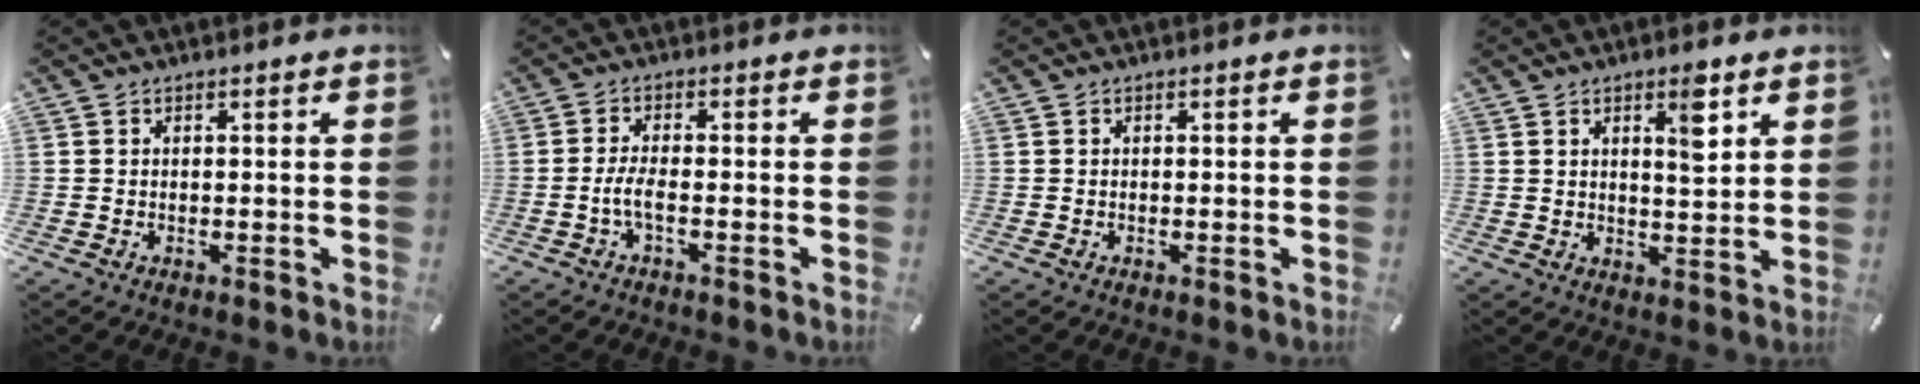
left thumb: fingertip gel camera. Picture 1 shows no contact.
{"total": 4.0, "force": [-1.4, 0.8, 3.7], "torque": [-0.085, -0.005, -0.031]}
{"total": 0.0}
{"total": 6.6, "force": [3.2, 2.0, 5.3], "torque": [-0.073, -0.016, 0.046]}